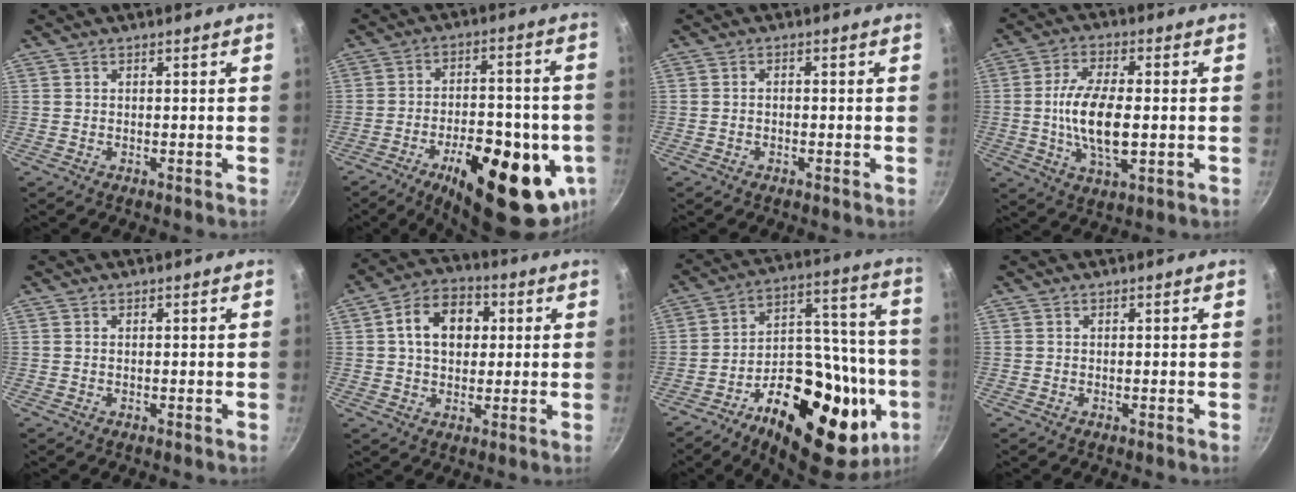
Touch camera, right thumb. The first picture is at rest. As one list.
[{"total": 22.8, "force": [-8.5, 9.6, 18.9], "torque": [-0.241, 0.021, -0.113]}, {"total": 0.9, "force": [-0.5, 0.5, 0.6], "torque": [-0.014, 0.008, -0.010]}, {"total": 12.3, "force": [-0.8, 5.4, 11.0], "torque": [-0.209, 0.002, -0.018]}, {"total": 0.0}, {"total": 11.1, "force": [2.1, 8.0, 7.3], "torque": [-0.085, 0.015, 0.023]}, {"total": 32.7, "force": [-12.8, 16.4, 25.2], "torque": [-0.321, 0.064, -0.185]}, {"total": 0.0}]